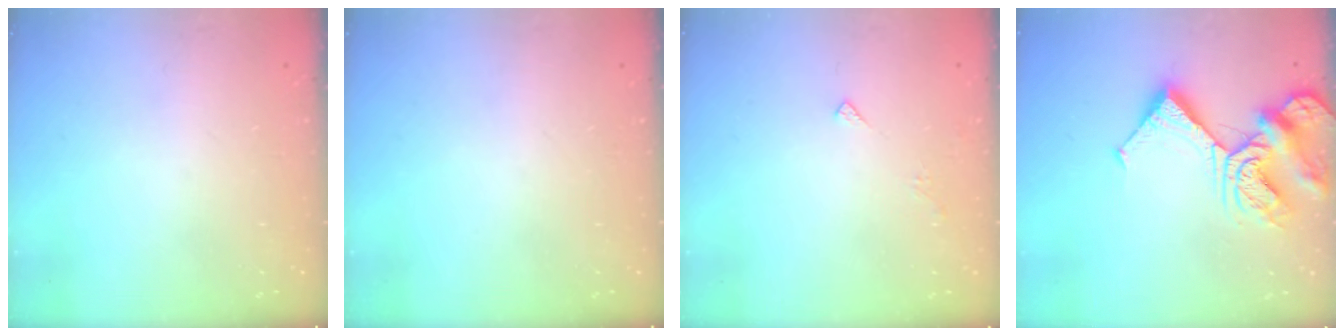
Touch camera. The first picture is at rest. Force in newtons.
{"total": 0.0}
{"total": 3.7, "press": 3.6, "slide": 0.5}
{"total": 12.8, "press": 12.6, "slide": 2.2}